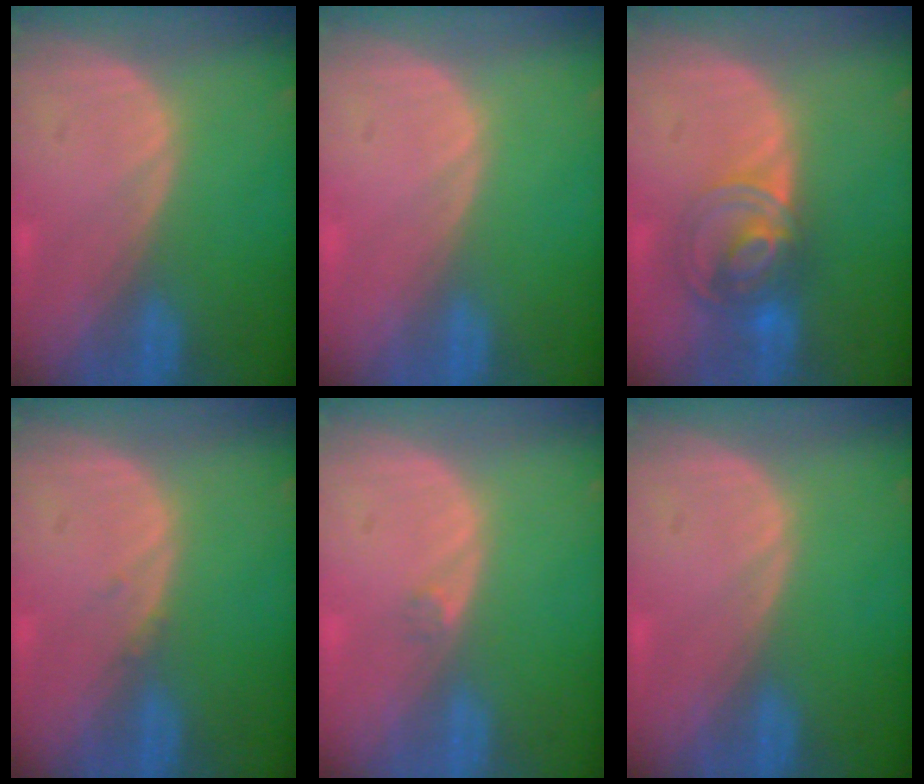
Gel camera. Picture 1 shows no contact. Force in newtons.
{"total": 0.0}
{"total": 7.4, "press": 6.2, "slide": 4.2}
{"total": 0.6, "press": 0.5, "slide": 0.1}
{"total": 0.8, "press": 0.7, "slide": 0.4}
{"total": 0.0}